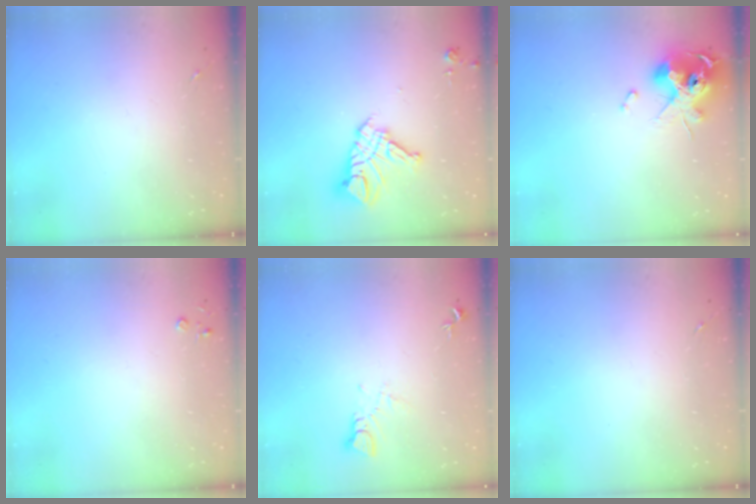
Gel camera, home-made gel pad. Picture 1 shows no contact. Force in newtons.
{"total": 14.0, "press": 13.9, "slide": 1.5}
{"total": 13.0, "press": 12.9, "slide": 1.8}
{"total": 2.2, "press": 2.2, "slide": 0.3}
{"total": 3.5, "press": 3.5, "slide": 0.3}
{"total": 0.0}